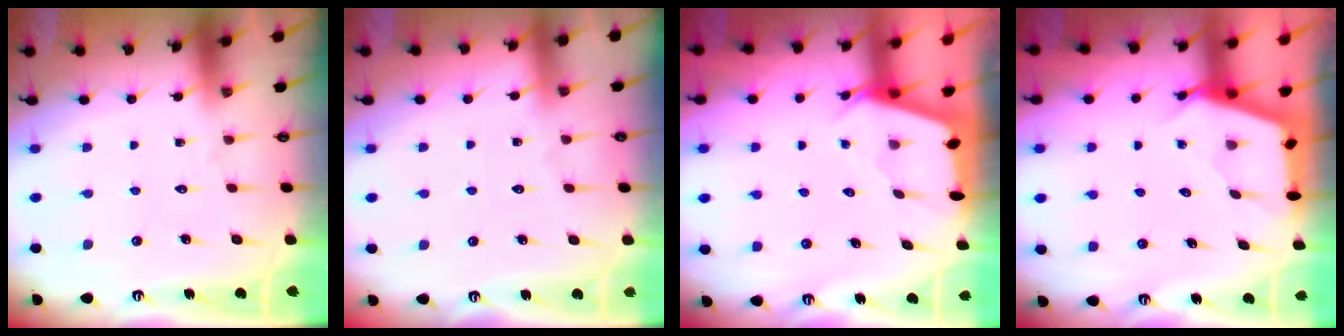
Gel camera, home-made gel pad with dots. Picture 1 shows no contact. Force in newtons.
{"total": 2.5, "press": 2.4, "slide": 0.4}
{"total": 2.5, "press": 2.5, "slide": 0.3}
{"total": 2.6, "press": 2.5, "slide": 0.3}